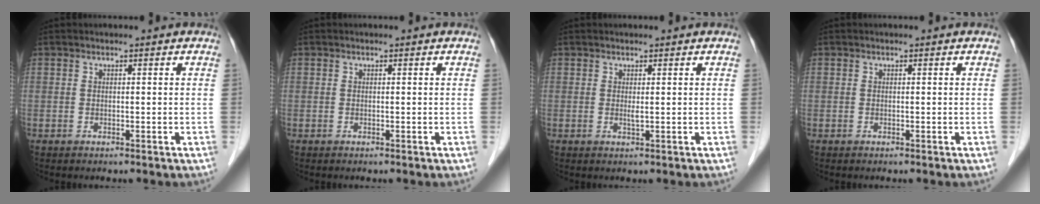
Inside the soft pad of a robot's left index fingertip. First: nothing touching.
{"total": 0.0}
{"total": 0.7, "force": [0.2, 0.0, 0.7], "torque": [-0.016, -0.001, 0.005]}
{"total": 0.0}